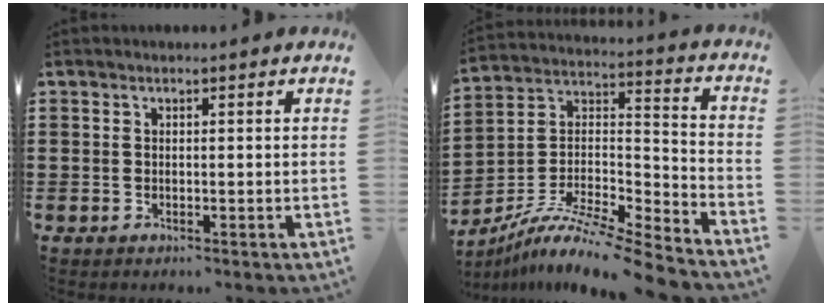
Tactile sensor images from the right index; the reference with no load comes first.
{"total": 9.5, "force": [-7.9, 0.8, 5.2], "torque": [-0.090, 0.004, -0.159]}